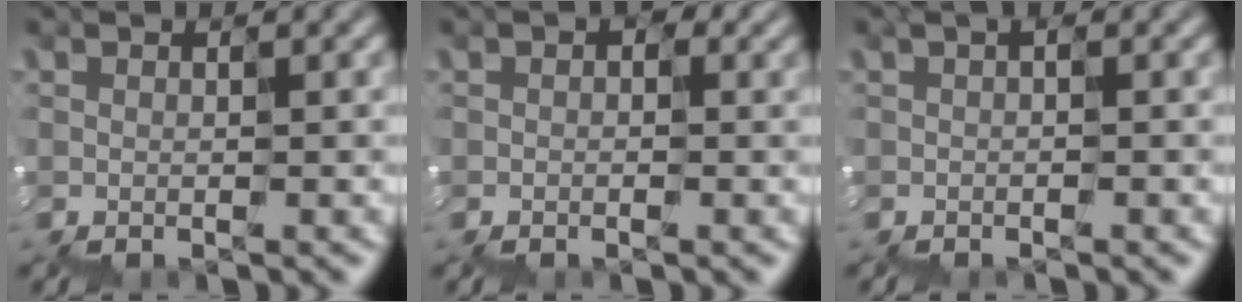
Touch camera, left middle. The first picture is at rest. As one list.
[{"total": 1.7, "force": [0.4, 1.1, 1.1], "torque": [-0.018, 0.006, 0.003]}, {"total": 0.6, "force": [-0.1, 0.2, 0.6], "torque": [-0.009, -0.003, -0.001]}]